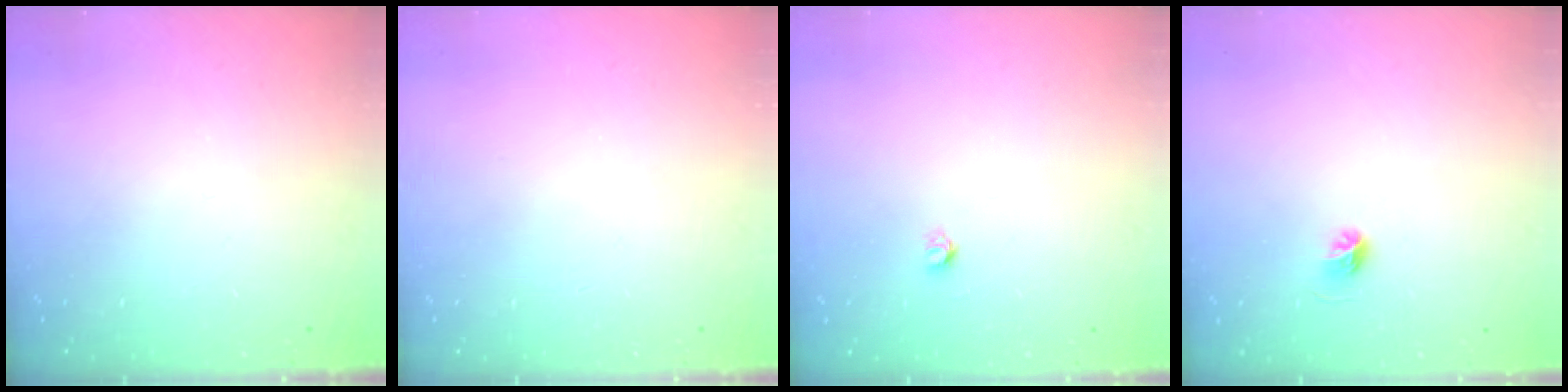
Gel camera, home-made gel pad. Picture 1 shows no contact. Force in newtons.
{"total": 0.0}
{"total": 3.2, "press": 3.2, "slide": 0.3}
{"total": 4.5, "press": 4.3, "slide": 1.4}